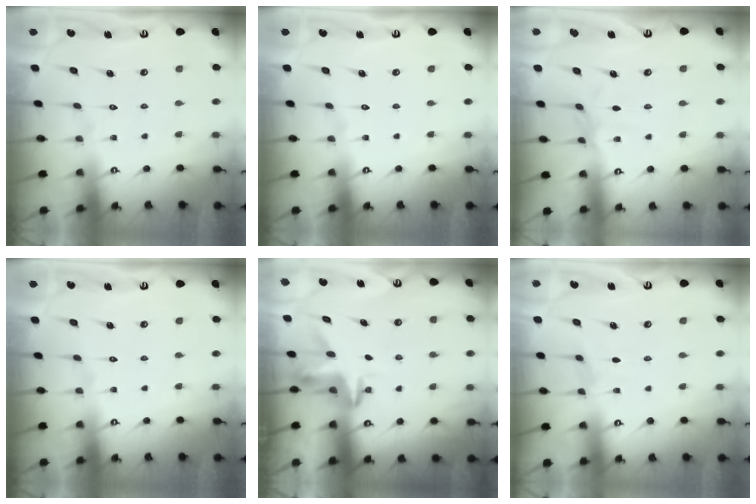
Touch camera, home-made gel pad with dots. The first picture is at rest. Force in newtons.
{"total": 0.0}
{"total": 1.7, "press": 1.6, "slide": 0.4}
{"total": 0.0}
{"total": 3.5, "press": 3.5, "slide": 0.2}
{"total": 2.3, "press": 2.3, "slide": 0.3}